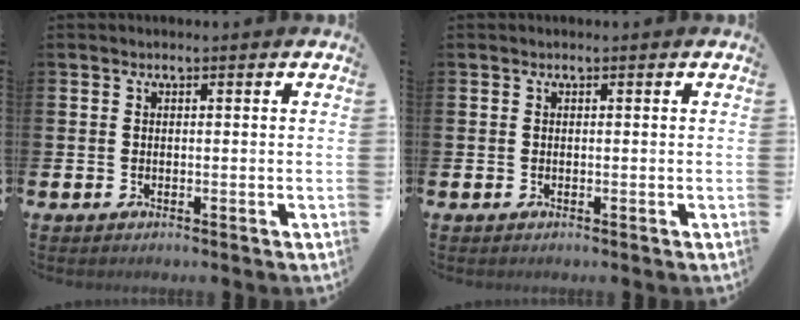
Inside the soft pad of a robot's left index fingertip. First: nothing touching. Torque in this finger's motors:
{"motor_torque": [0.00, 0.00, 0.00, 0.00]}